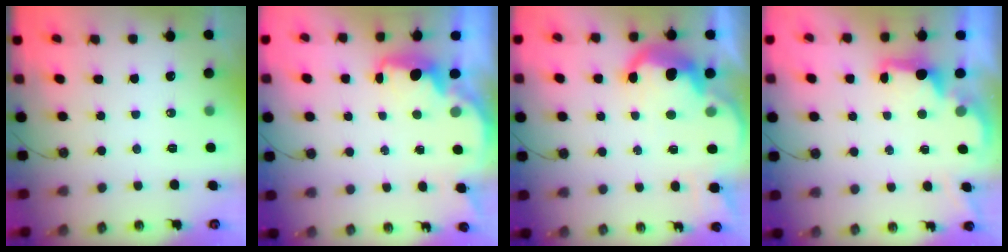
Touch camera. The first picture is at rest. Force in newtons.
{"total": 2.4, "press": 2.3, "slide": 0.8}
{"total": 10.4, "press": 10.3, "slide": 0.8}
{"total": 2.0, "press": 1.9, "slide": 0.8}